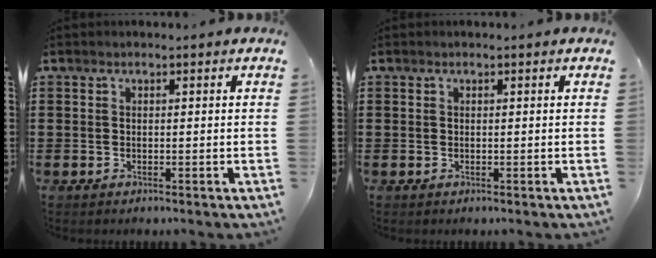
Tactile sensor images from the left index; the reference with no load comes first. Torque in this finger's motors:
{"motor_torque": [0.27, 1.05, 0.00, 0.00]}